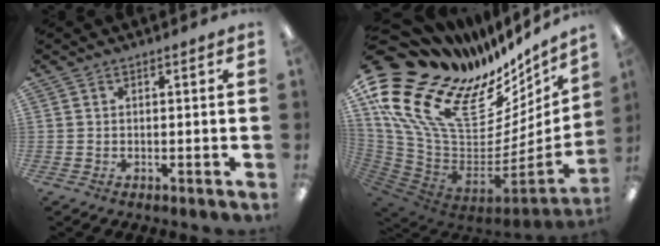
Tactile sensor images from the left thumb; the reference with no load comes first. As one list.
[{"total": 22.5, "force": [13.6, 11.6, 13.7], "torque": [-0.252, -0.136, 0.283]}]